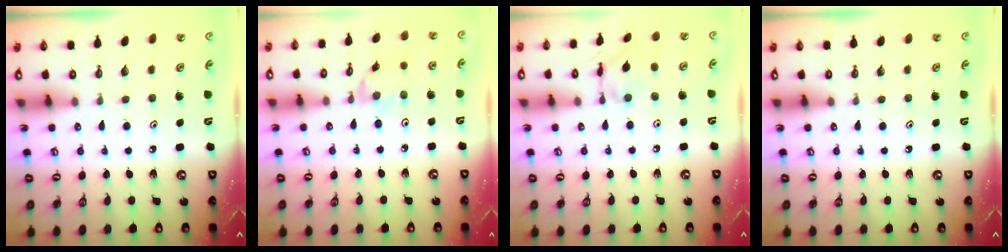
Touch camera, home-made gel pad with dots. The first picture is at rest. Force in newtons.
{"total": 3.0, "press": 2.9, "slide": 0.4}
{"total": 7.4, "press": 7.4, "slide": 0.5}
{"total": 0.0}